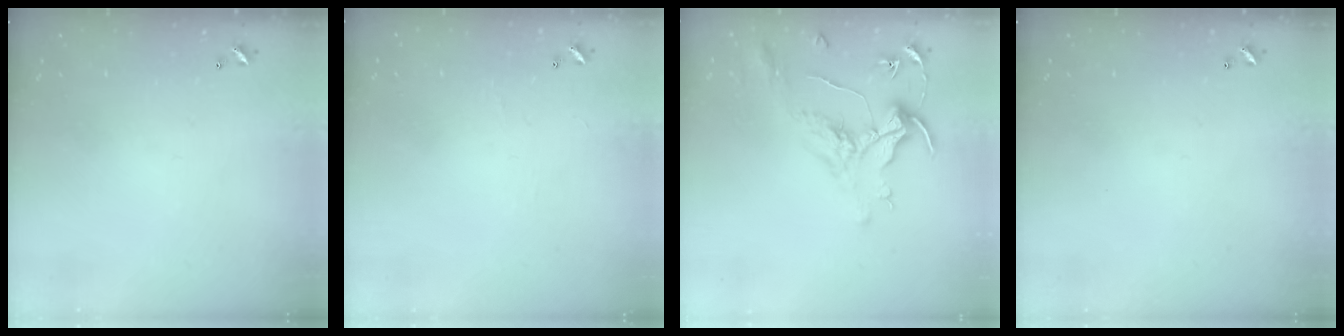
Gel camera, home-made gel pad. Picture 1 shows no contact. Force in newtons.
{"total": 0.5, "press": 0.3, "slide": 0.4}
{"total": 1.6, "press": 1.4, "slide": 0.7}
{"total": 0.0}